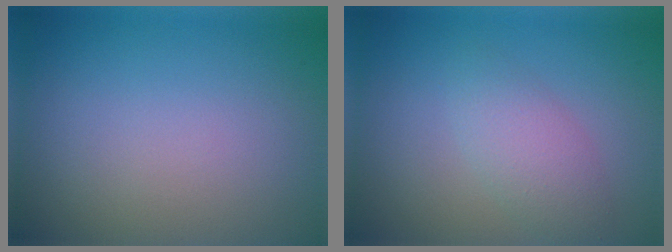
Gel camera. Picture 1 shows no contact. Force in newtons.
{"total": 2.7, "press": 2.7, "slide": 0.1}